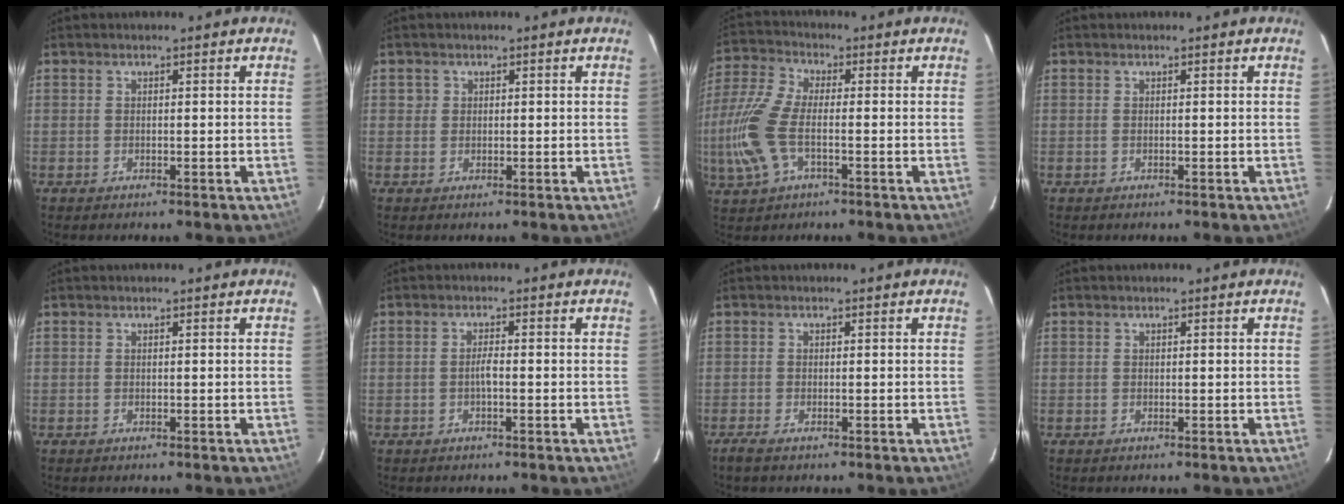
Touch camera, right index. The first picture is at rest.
{"total": 1.2, "force": [0.1, 1.2, 0.1], "torque": [0.001, 0.003, 0.000]}
{"total": 12.0, "force": [-2.6, 5.4, 10.4], "torque": [-0.250, 0.001, -0.055]}
{"total": 0.0}
{"total": 0.0}
{"total": 1.6, "force": [-0.6, 0.2, 1.5], "torque": [-0.029, 0.004, -0.012]}
{"total": 1.8, "force": [-1.4, 0.4, 1.1], "torque": [-0.026, -0.007, -0.028]}
{"total": 0.0}